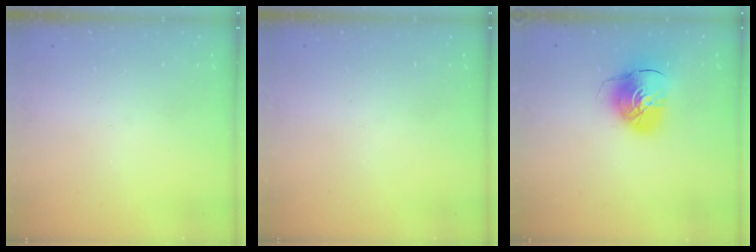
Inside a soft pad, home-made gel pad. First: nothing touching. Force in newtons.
{"total": 0.0}
{"total": 9.4, "press": 9.3, "slide": 1.3}